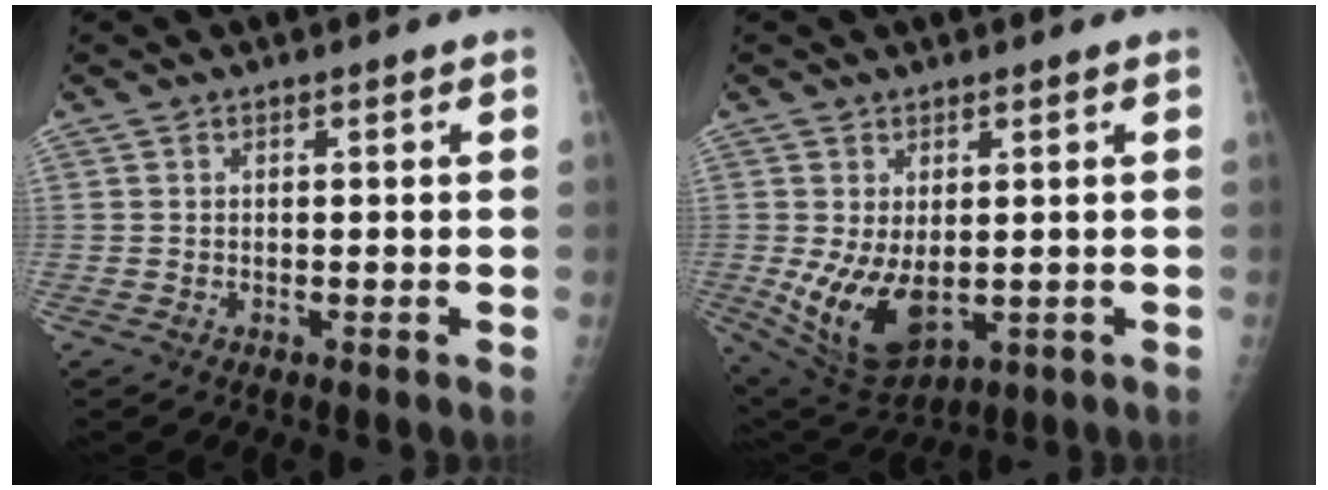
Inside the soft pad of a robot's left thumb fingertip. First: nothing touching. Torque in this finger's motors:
{"motor_torque": [0.70, 0.98, 0.49, -0.33, 0.21]}